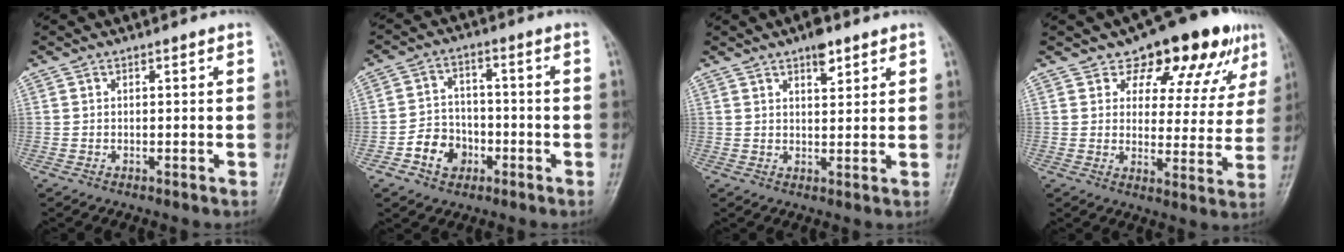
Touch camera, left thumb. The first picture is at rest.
{"total": 7.6, "force": [-3.2, 6.2, 3.1], "torque": [-0.025, 0.025, -0.057]}
{"total": 4.3, "force": [2.8, 1.8, 2.7], "torque": [-0.027, -0.014, 0.043]}
{"total": 15.3, "force": [9.9, 7.9, 8.5], "torque": [-0.054, -0.041, 0.131]}